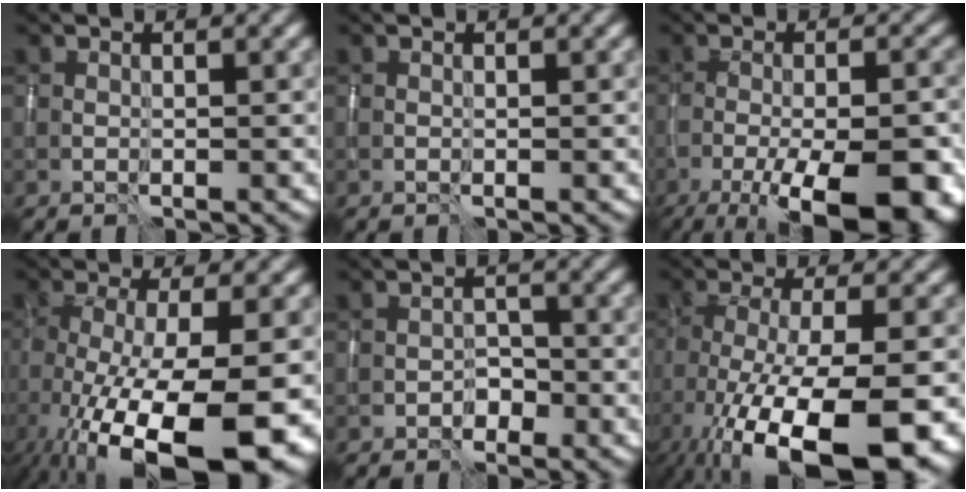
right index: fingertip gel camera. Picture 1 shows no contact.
{"total": 0.0}
{"total": 12.4, "force": [-5.7, 4.1, 10.2], "torque": [-0.137, -0.009, -0.087]}
{"total": 14.7, "force": [-6.0, 5.3, 12.4], "torque": [-0.201, -0.046, -0.083]}
{"total": 1.3, "force": [-0.9, 0.8, 0.2], "torque": [0.002, 0.004, -0.017]}
{"total": 15.0, "force": [-7.7, 4.9, 11.9], "torque": [-0.206, -0.037, -0.115]}